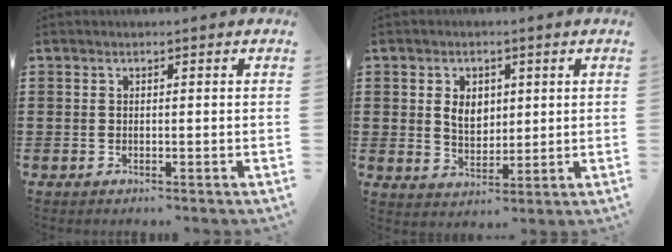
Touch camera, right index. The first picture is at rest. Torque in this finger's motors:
{"motor_torque": [0.73, 0.57, 0.39, 0.08]}